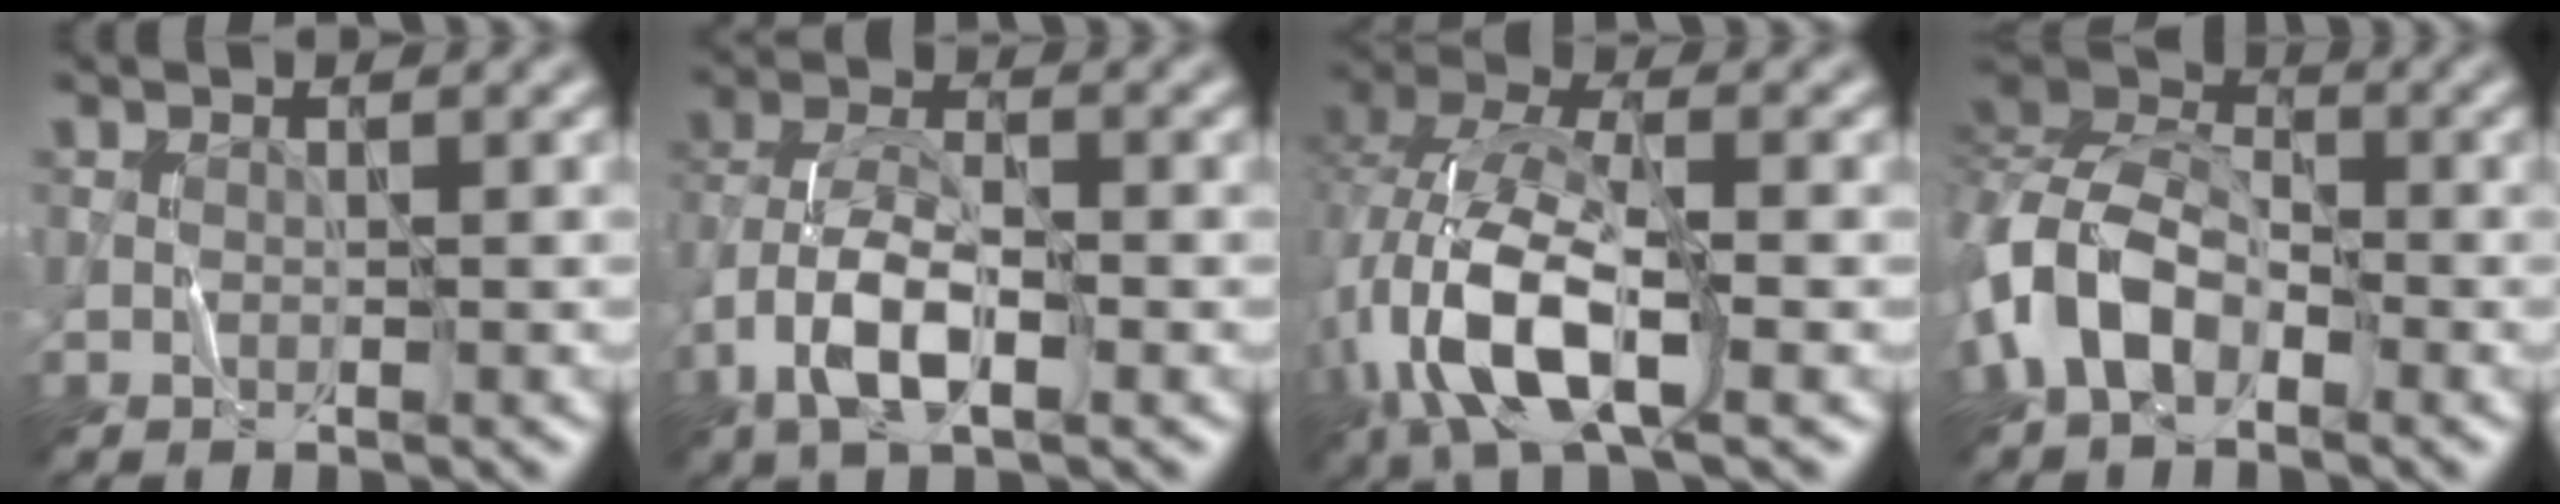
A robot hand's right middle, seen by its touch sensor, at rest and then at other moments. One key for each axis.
{"total": 6.1, "fx": -2.8, "fy": 2.7, "fz": 4.7, "tx": -0.097, "ty": 0.003, "tz": -0.060}
{"total": 10.3, "fx": -3.4, "fy": 4.5, "fz": 8.6, "tx": -0.187, "ty": 0.004, "tz": -0.073}
{"total": 7.7, "fx": -3.2, "fy": 4.9, "fz": 5.0, "tx": -0.116, "ty": 0.007, "tz": -0.080}